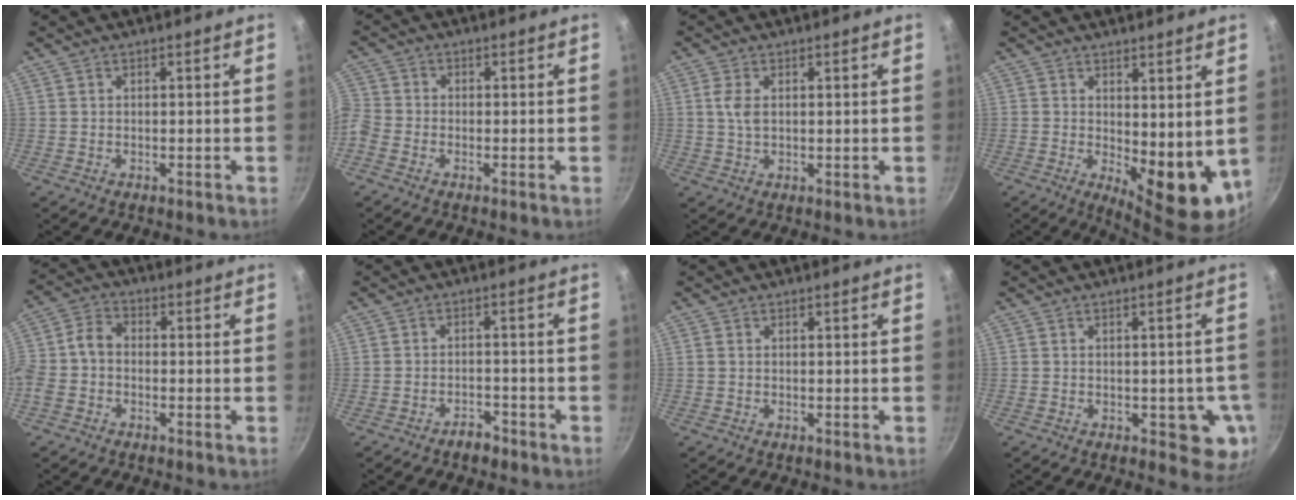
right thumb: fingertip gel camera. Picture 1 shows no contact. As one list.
[{"total": 5.5, "force": [-2.4, 4.1, 2.8], "torque": [-0.076, 0.013, -0.068]}, {"total": 3.5, "force": [0.8, 1.9, 2.8], "torque": [-0.056, 0.004, 0.016]}, {"total": 10.4, "force": [1.1, 5.0, 9.1], "torque": [-0.098, -0.024, 0.028]}, {"total": 6.4, "force": [-1.7, 4.7, 4.0], "torque": [-0.080, 0.033, -0.050]}, {"total": 3.0, "force": [-2.5, 1.4, 1.0], "torque": [-0.009, 0.031, -0.036]}, {"total": 0.6, "force": [-0.1, 0.5, 0.3], "torque": [-0.004, 0.002, -0.002]}, {"total": 7.0, "force": [-1.5, 3.9, 5.6], "torque": [-0.031, -0.005, -0.019]}]